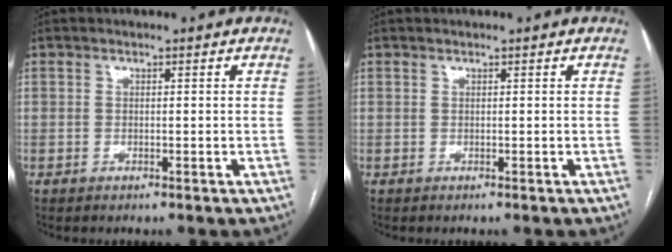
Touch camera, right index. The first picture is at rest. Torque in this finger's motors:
{"motor_torque": [0.06, 0.00, -0.03, -0.01]}